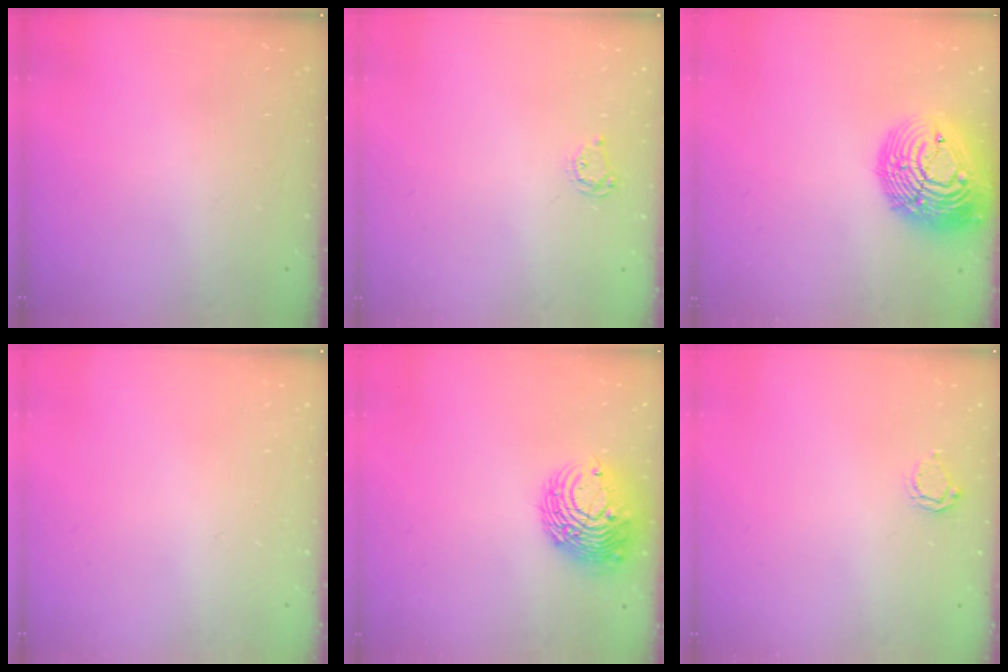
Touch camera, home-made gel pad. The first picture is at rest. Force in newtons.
{"total": 4.0, "press": 4.0, "slide": 0.5}
{"total": 23.9, "press": 23.8, "slide": 2.2}
{"total": 0.0}
{"total": 11.0, "press": 10.9, "slide": 1.6}
{"total": 3.6, "press": 3.6, "slide": 0.4}